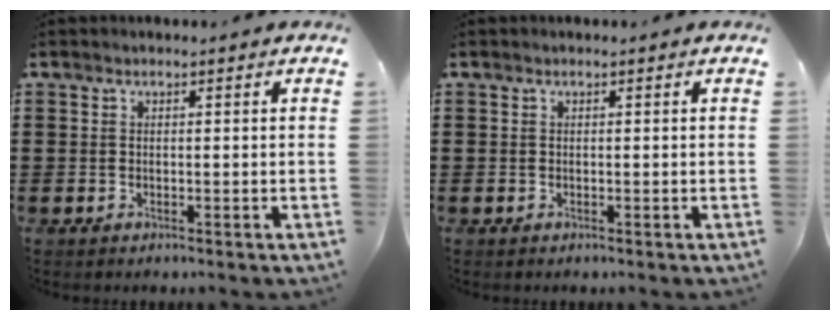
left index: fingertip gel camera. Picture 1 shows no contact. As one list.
[{"total": 0.0}]